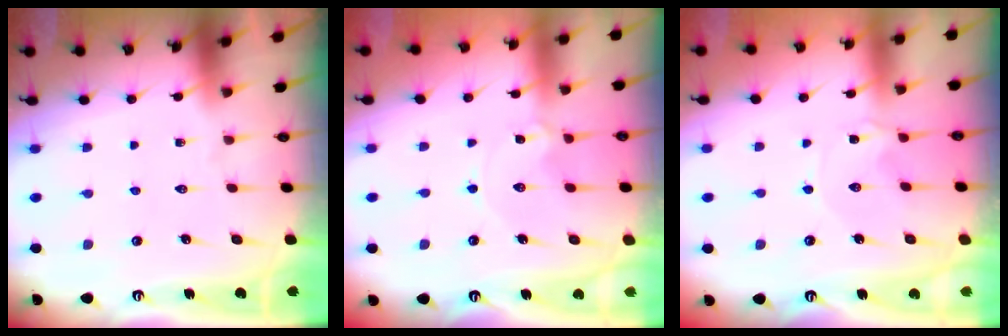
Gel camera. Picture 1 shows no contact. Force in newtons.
{"total": 1.2, "press": 1.2, "slide": 0.1}
{"total": 0.7, "press": 0.6, "slide": 0.3}